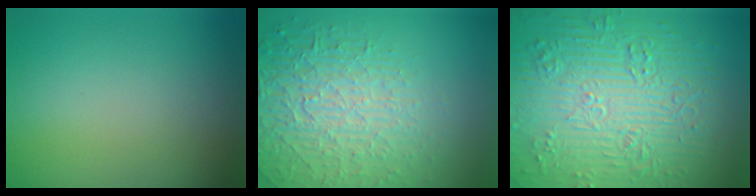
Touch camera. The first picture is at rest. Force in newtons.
{"total": 7.6, "press": 5.5, "slide": 5.2}
{"total": 12.0, "press": 7.9, "slide": 9.0}